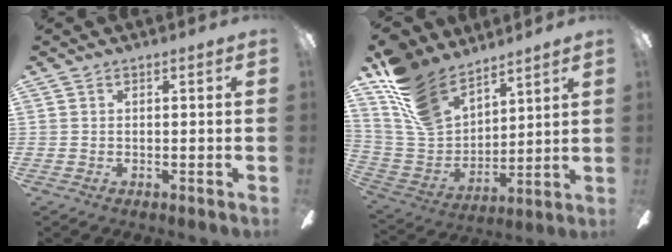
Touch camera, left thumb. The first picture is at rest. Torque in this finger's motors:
{"motor_torque": [2.31, 0.85, 1.43, -1.34, 0.48]}